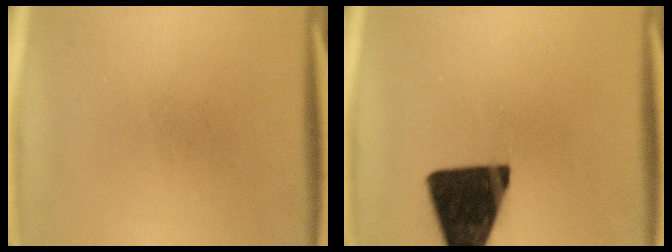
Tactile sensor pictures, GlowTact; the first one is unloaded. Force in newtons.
{"total": 18.3}